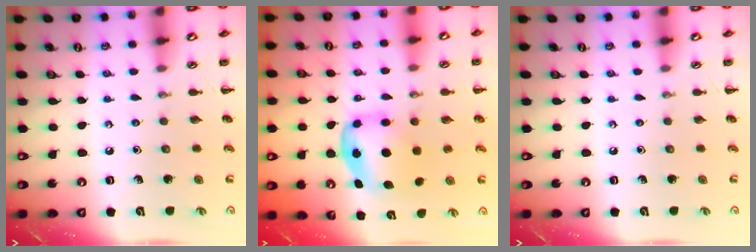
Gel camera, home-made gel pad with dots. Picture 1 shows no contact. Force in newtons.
{"total": 6.1, "press": 6.0, "slide": 0.8}
{"total": 0.0}